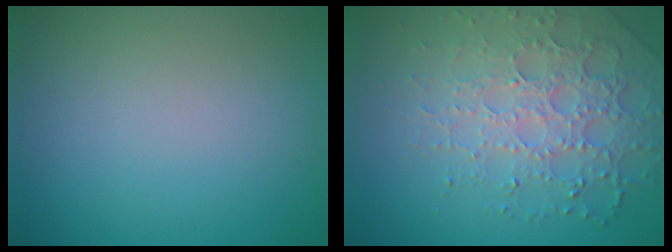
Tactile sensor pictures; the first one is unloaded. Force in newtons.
{"total": 5.5, "press": 4.5, "slide": 3.3}